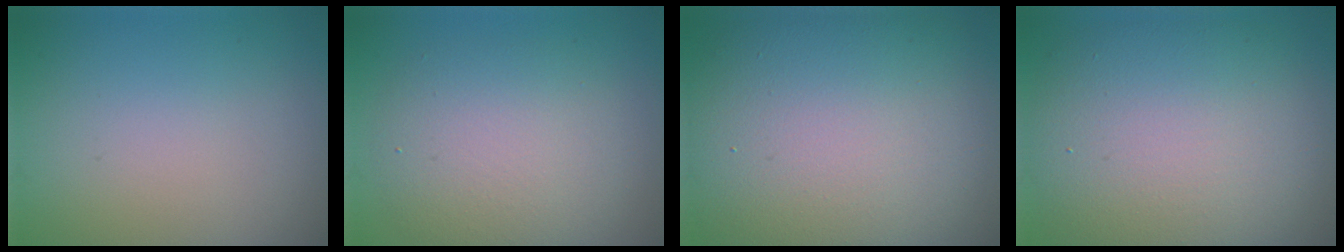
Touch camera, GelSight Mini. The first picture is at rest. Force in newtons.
{"total": 5.4, "press": 5.4, "slide": 0.7}
{"total": 15.5, "press": 15.5, "slide": 1.2}
{"total": 11.3, "press": 11.3, "slide": 0.6}